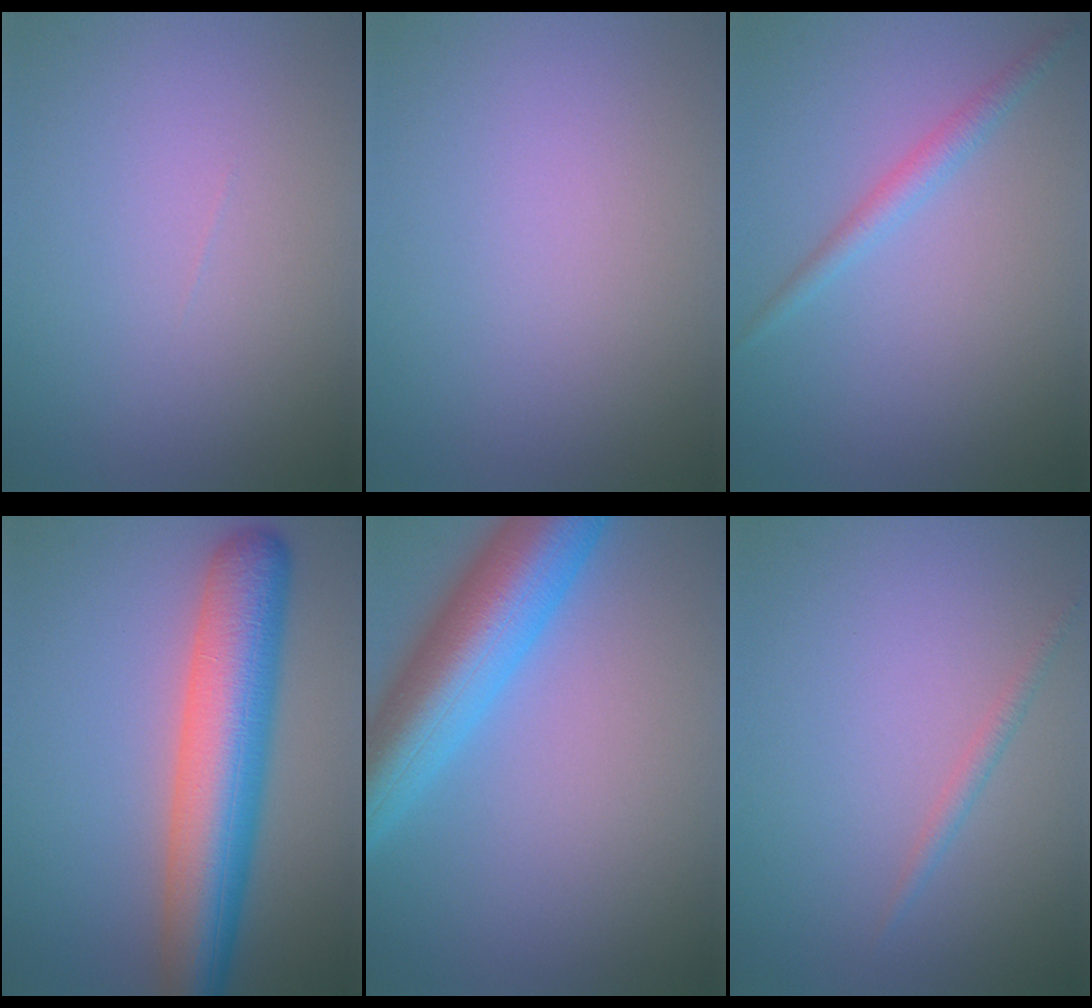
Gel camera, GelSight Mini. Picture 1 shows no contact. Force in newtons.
{"total": 0.0}
{"total": 1.7, "press": 1.7, "slide": 0.1}
{"total": 9.5, "press": 9.5, "slide": 0.2}
{"total": 9.4, "press": 9.4, "slide": 0.4}
{"total": 0.9, "press": 0.9, "slide": 0.1}